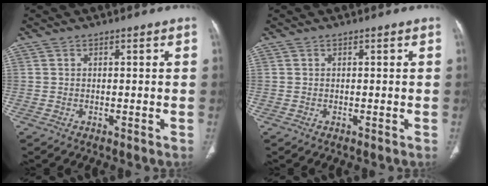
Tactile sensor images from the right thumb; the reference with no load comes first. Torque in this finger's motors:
{"motor_torque": [0.00, 0.00, -0.01, 0.01, 0.00]}